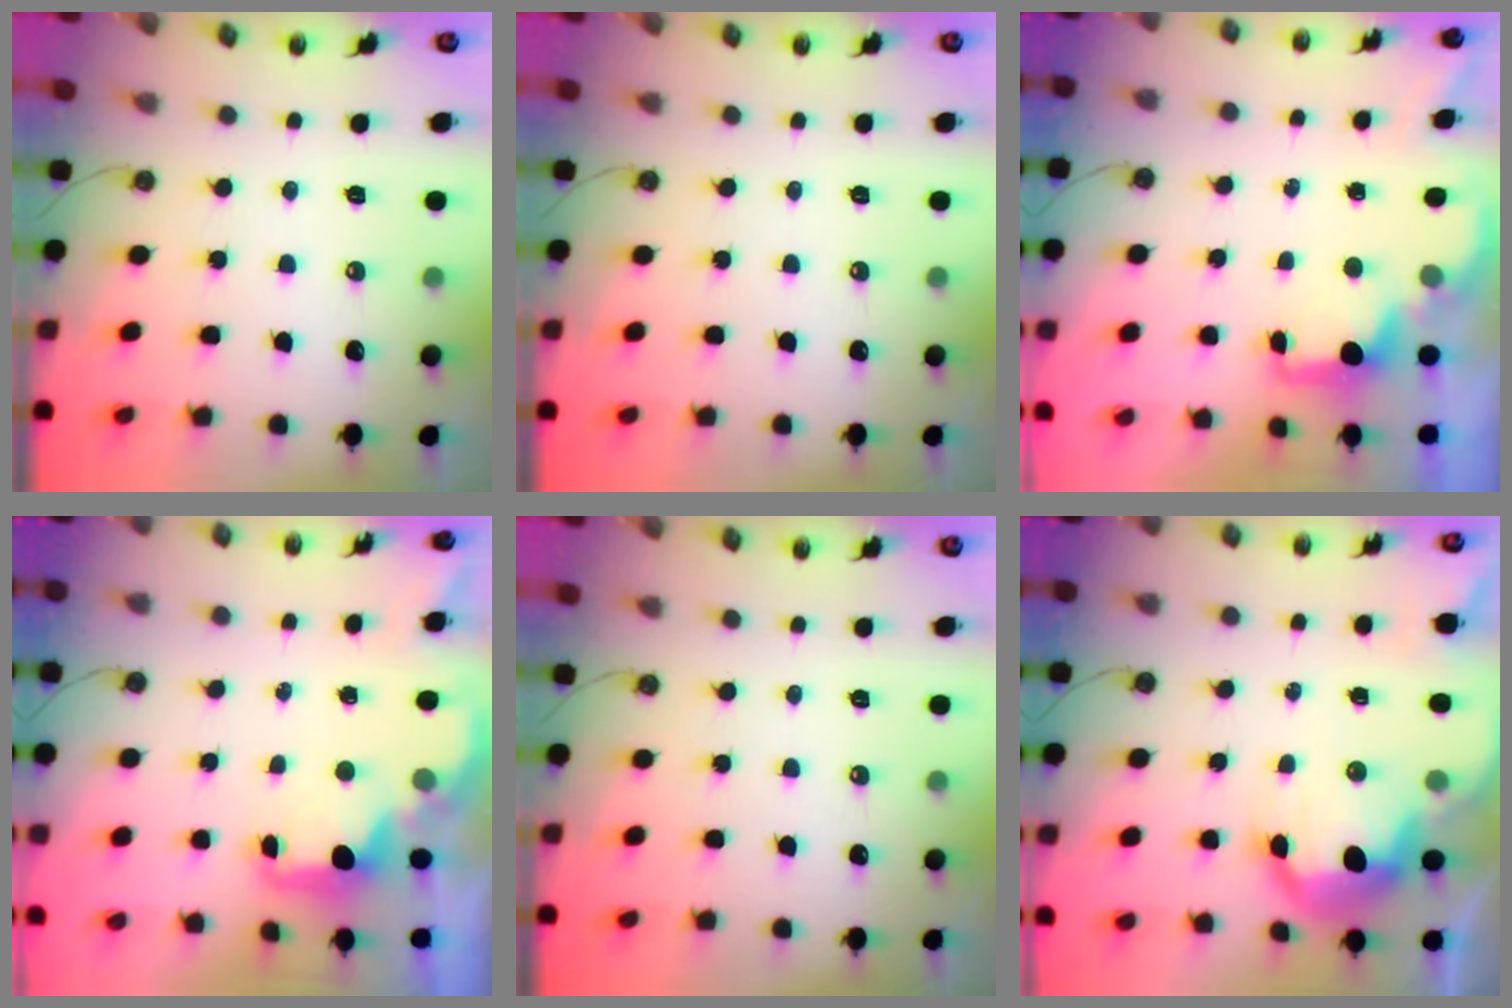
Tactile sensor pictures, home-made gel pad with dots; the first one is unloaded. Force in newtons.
{"total": 0.0}
{"total": 1.8, "press": 1.6, "slide": 0.7}
{"total": 2.2, "press": 2.0, "slide": 0.8}
{"total": 0.0}
{"total": 11.4, "press": 11.4, "slide": 0.9}